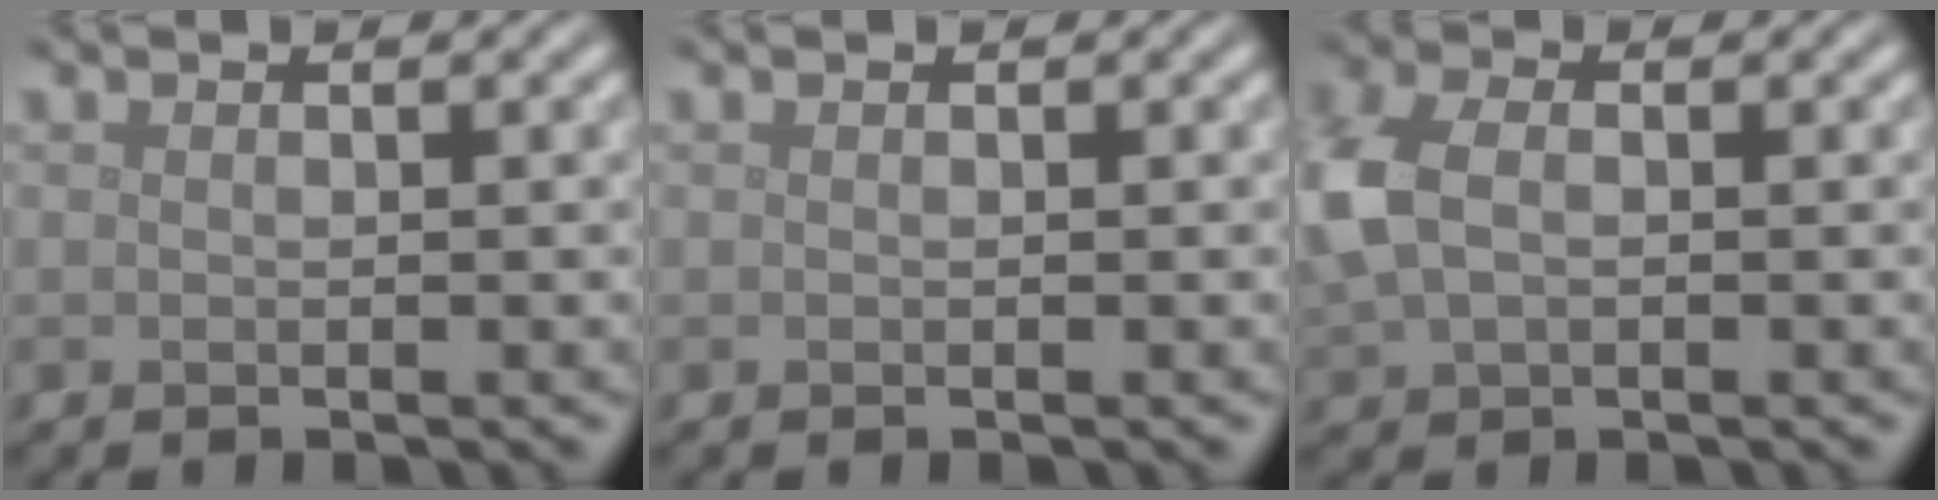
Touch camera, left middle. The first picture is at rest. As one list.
[{"total": 0.0}, {"total": 5.2, "force": [0.3, 3.5, 3.8], "torque": [-0.115, 0.003, 0.002]}]